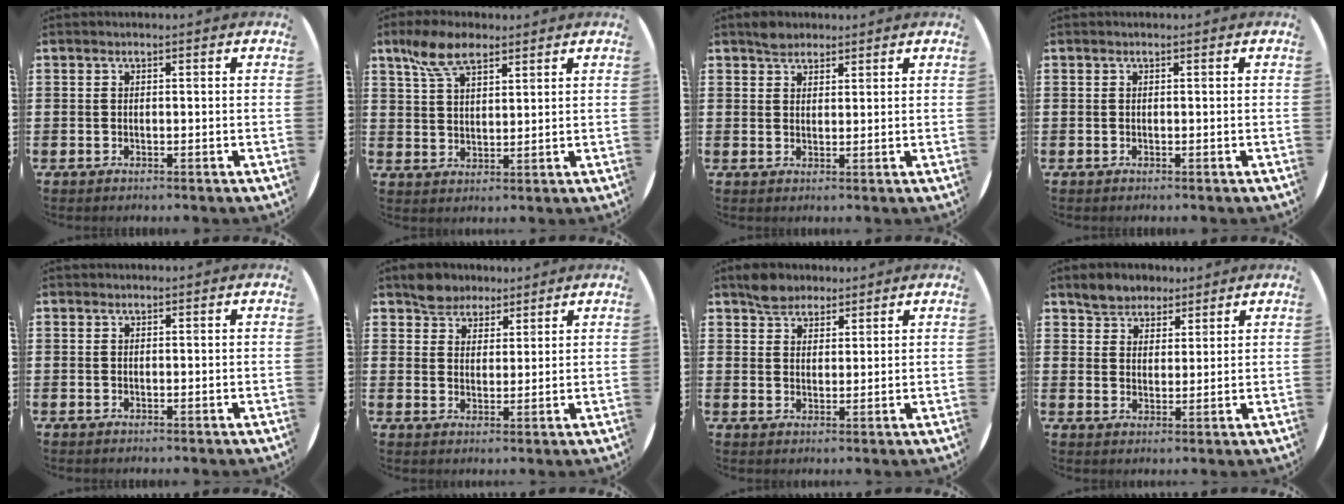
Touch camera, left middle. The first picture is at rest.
{"total": 7.0, "force": [4.9, 3.0, 4.0], "torque": [-0.090, 0.002, 0.091]}
{"total": 2.3, "force": [2.1, 1.0, 0.0], "torque": [0.004, 0.001, 0.039]}
{"total": 0.0}
{"total": 0.0}
{"total": 4.1, "force": [3.6, 1.9, -0.2], "torque": [-0.010, 0.003, 0.071]}
{"total": 3.5, "force": [3.0, 1.7, 0.3], "torque": [-0.015, 0.008, 0.059]}
{"total": 4.0, "force": [3.5, 2.0, -0.1], "torque": [-0.013, 0.003, 0.067]}